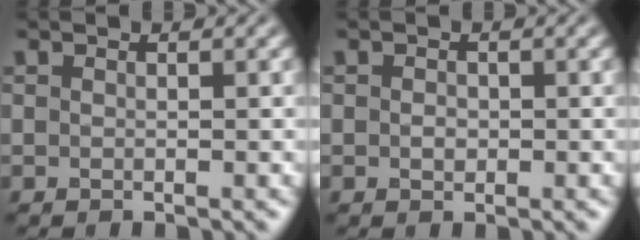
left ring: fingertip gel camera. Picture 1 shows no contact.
{"total": 1.0, "force": [-0.1, 0.7, 0.6], "torque": [-0.011, -0.003, -0.002]}